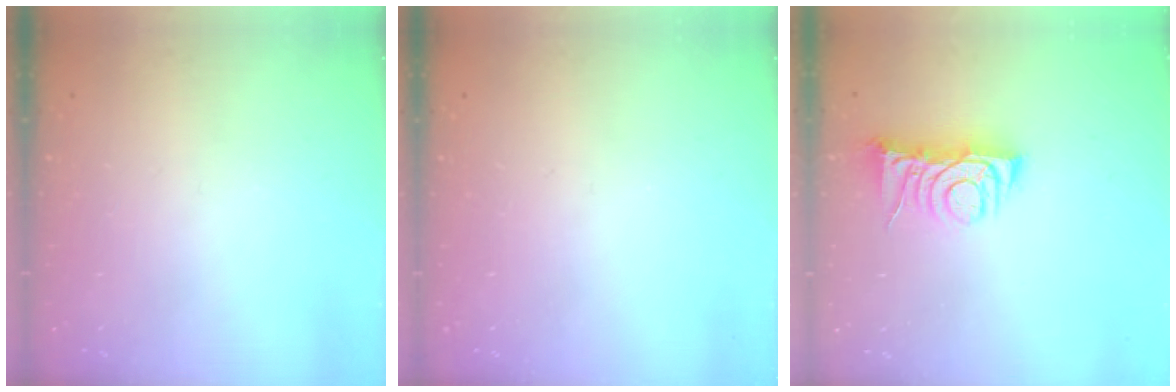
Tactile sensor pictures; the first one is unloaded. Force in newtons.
{"total": 0.0}
{"total": 6.3, "press": 6.3, "slide": 0.8}